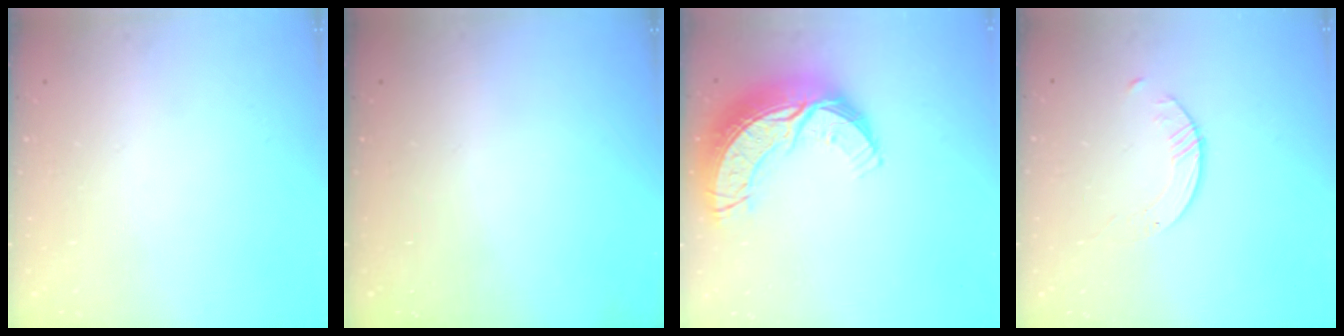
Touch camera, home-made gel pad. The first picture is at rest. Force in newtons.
{"total": 0.0}
{"total": 17.3, "press": 17.2, "slide": 1.2}
{"total": 1.7, "press": 1.7, "slide": 0.2}